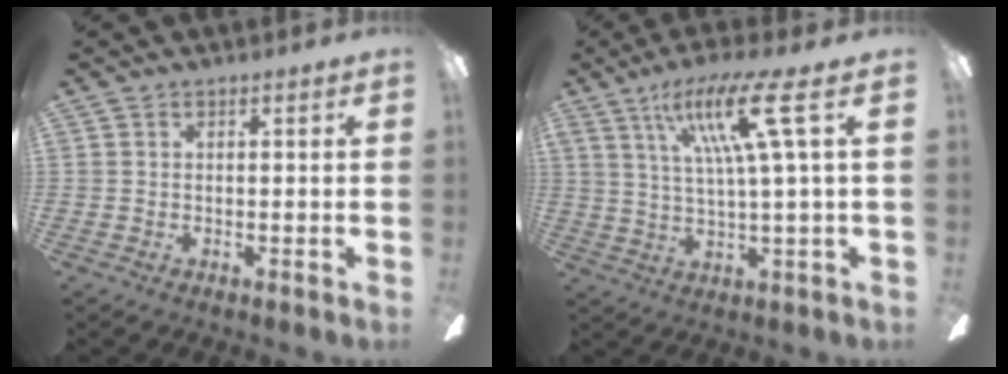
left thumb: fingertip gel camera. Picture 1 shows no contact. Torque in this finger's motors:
{"motor_torque": [1.88, 1.78, 2.07, -0.71, 0.43]}